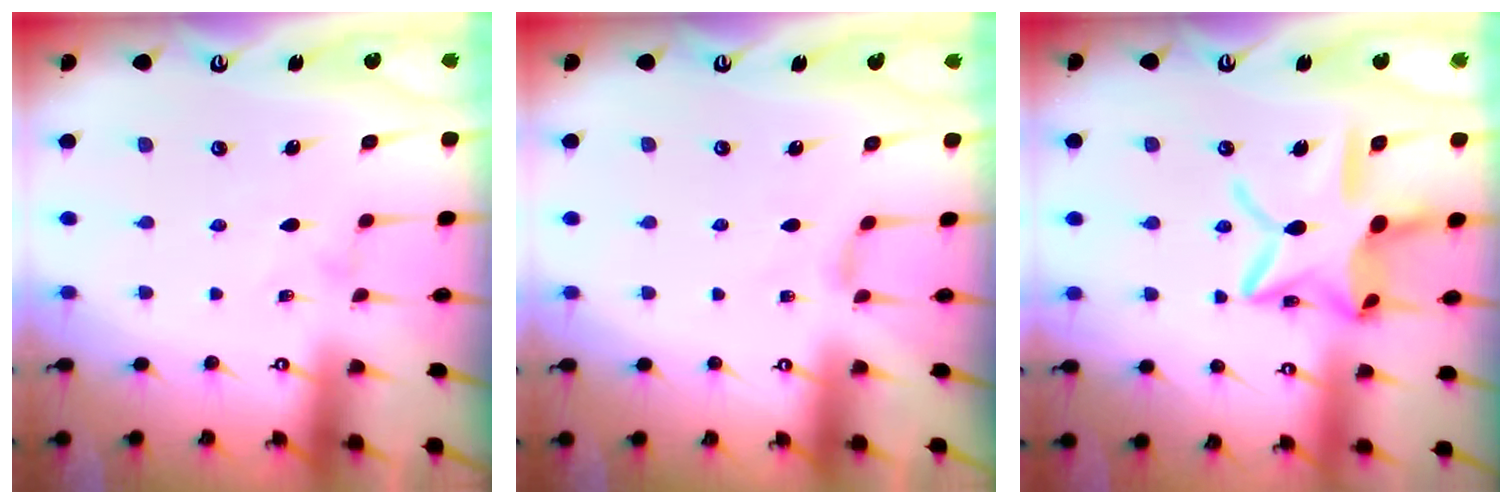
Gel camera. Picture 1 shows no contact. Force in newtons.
{"total": 1.8, "press": 1.8, "slide": 0.4}
{"total": 17.8, "press": 17.7, "slide": 1.4}